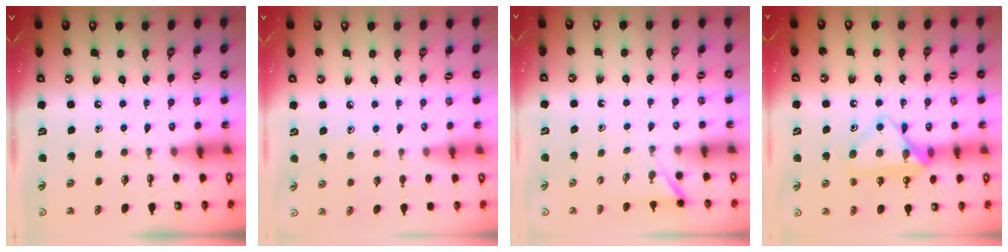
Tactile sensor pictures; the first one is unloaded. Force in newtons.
{"total": 3.3, "press": 3.3, "slide": 0.4}
{"total": 1.5, "press": 1.5, "slide": 0.1}
{"total": 14.5, "press": 14.5, "slide": 0.8}